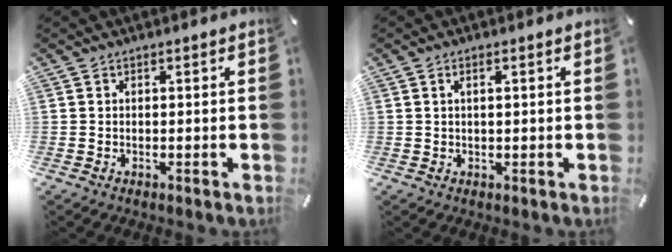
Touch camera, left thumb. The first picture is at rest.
{"total": 1.6, "force": [0.4, 0.4, 1.5], "torque": [-0.029, 0.000, 0.006]}